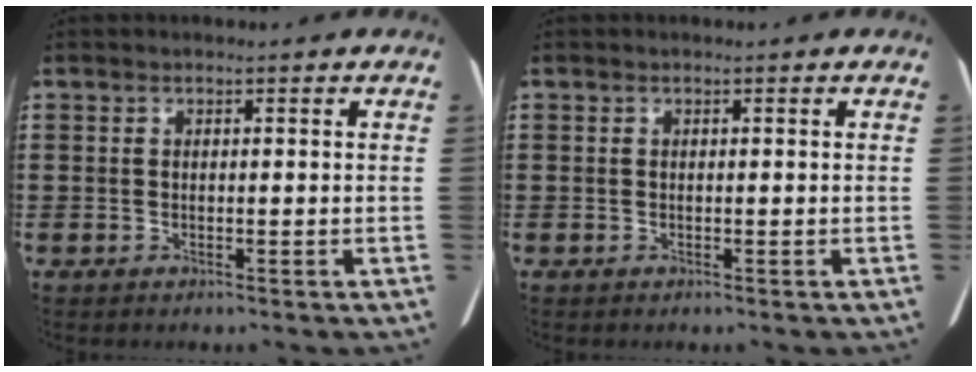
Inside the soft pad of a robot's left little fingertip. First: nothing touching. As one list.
[{"total": 0.0}]